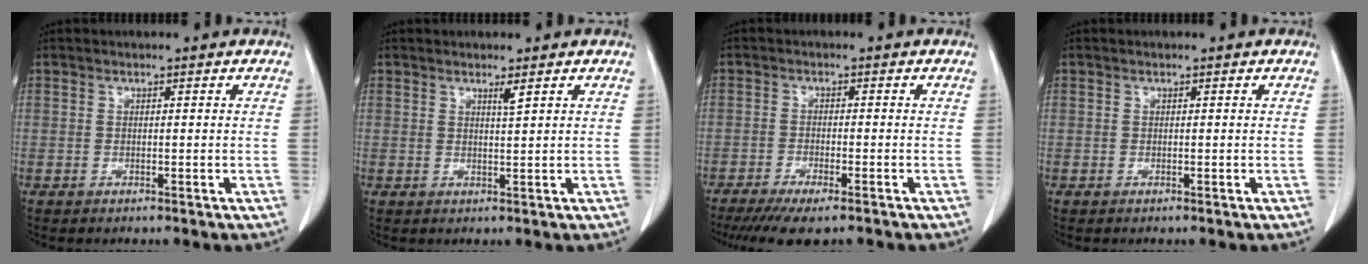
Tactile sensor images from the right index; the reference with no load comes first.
{"total": 1.3, "force": [0.9, -0.2, 1.0], "torque": [-0.020, -0.007, 0.016]}
{"total": 8.6, "force": [-6.8, 1.3, 5.1], "torque": [-0.073, -0.016, -0.104]}
{"total": 0.0}